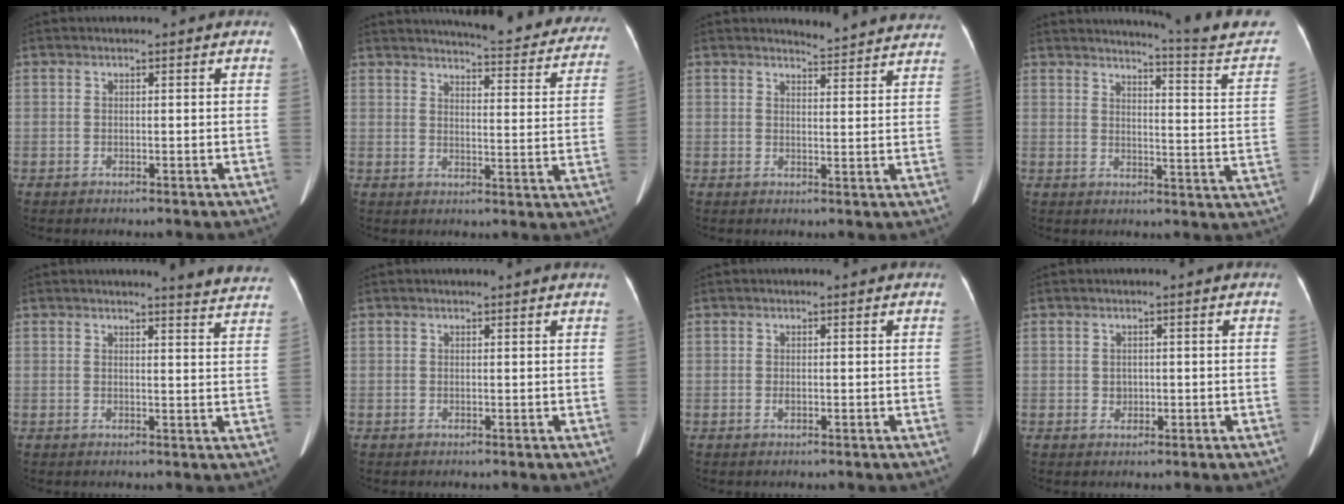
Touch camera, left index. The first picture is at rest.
{"total": 20.8, "force": [19.4, 2.9, 7.0], "torque": [-0.074, -0.067, 0.214]}
{"total": 9.7, "force": [9.6, 0.6, 1.2], "torque": [-0.005, -0.021, 0.094]}
{"total": 15.7, "force": [15.2, -1.4, 3.7], "torque": [-0.052, -0.104, 0.164]}
{"total": 8.4, "force": [8.2, -0.2, 1.7], "torque": [-0.014, -0.041, 0.069]}
{"total": 1.2, "force": [1.2, -0.1, 0.3], "torque": [-0.012, 0.002, 0.012]}
{"total": 0.5, "force": [-0.1, 0.2, 0.4], "torque": [-0.011, 0.000, -0.003]}
{"total": 1.2, "force": [0.0, 1.1, 0.4], "torque": [-0.010, 0.002, 0.002]}